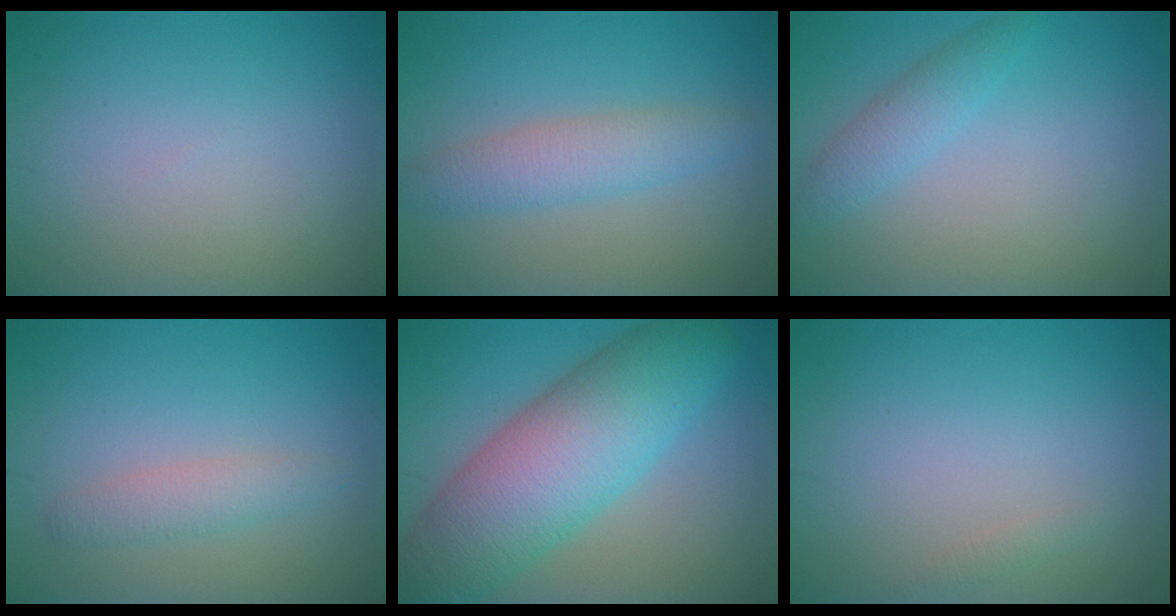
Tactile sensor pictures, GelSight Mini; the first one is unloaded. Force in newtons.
{"total": 3.4, "press": 3.4, "slide": 0.1}
{"total": 2.1, "press": 2.0, "slide": 0.2}
{"total": 2.0, "press": 2.0, "slide": 0.1}
{"total": 10.9, "press": 10.9, "slide": 0.3}
{"total": 0.6, "press": 0.6, "slide": 0.0}